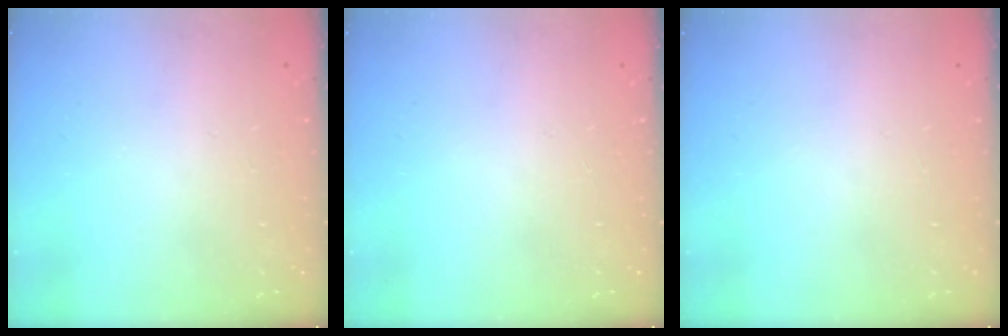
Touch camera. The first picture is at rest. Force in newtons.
{"total": 0.0}
{"total": 0.0}